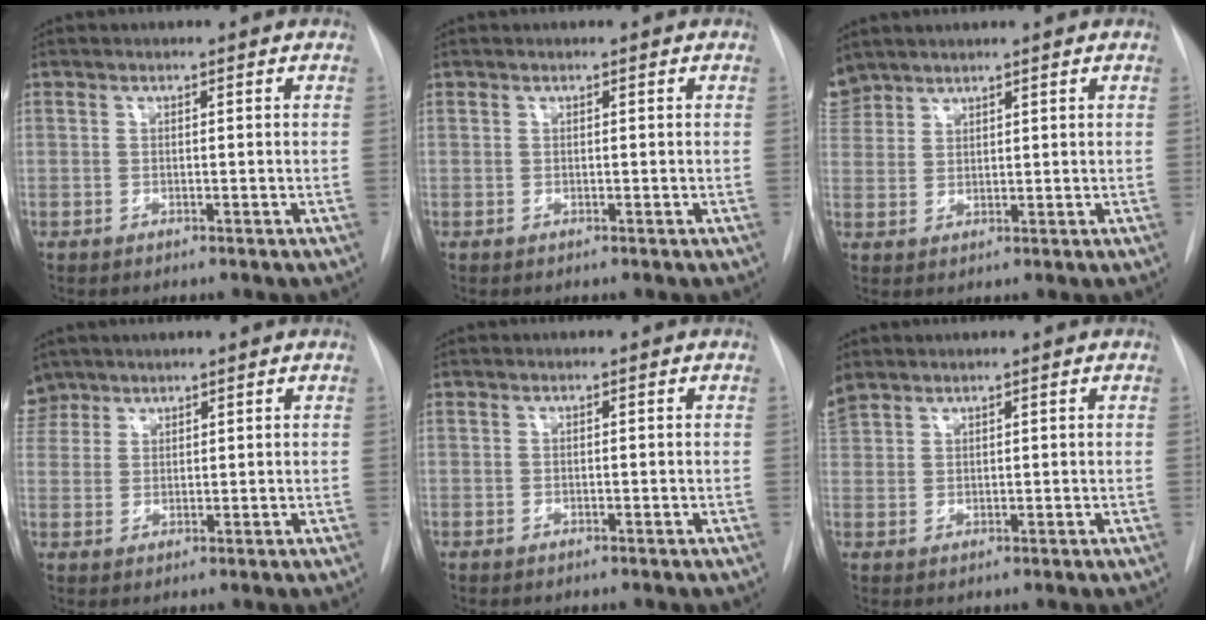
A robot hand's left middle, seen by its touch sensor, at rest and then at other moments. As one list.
[{"total": 0.0}, {"total": 4.7, "force": [4.2, 2.1, 0.2], "torque": [-0.008, 0.014, 0.090]}, {"total": 4.8, "force": [3.9, 2.7, -0.1], "torque": [0.009, 0.010, 0.078]}, {"total": 0.0}, {"total": 3.9, "force": [3.4, 1.8, 0.9], "torque": [-0.035, 0.019, 0.076]}]